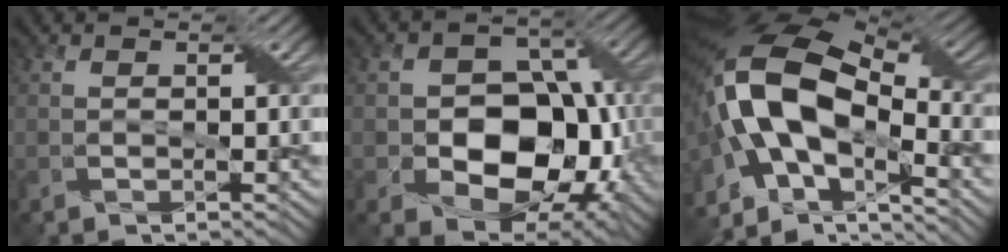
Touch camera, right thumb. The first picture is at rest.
{"total": 12.9, "force": [-2.8, 9.6, 8.2], "torque": [-0.110, -0.008, -0.052]}
{"total": 17.3, "force": [-3.4, 9.5, 14.0], "torque": [-0.288, -0.003, -0.064]}